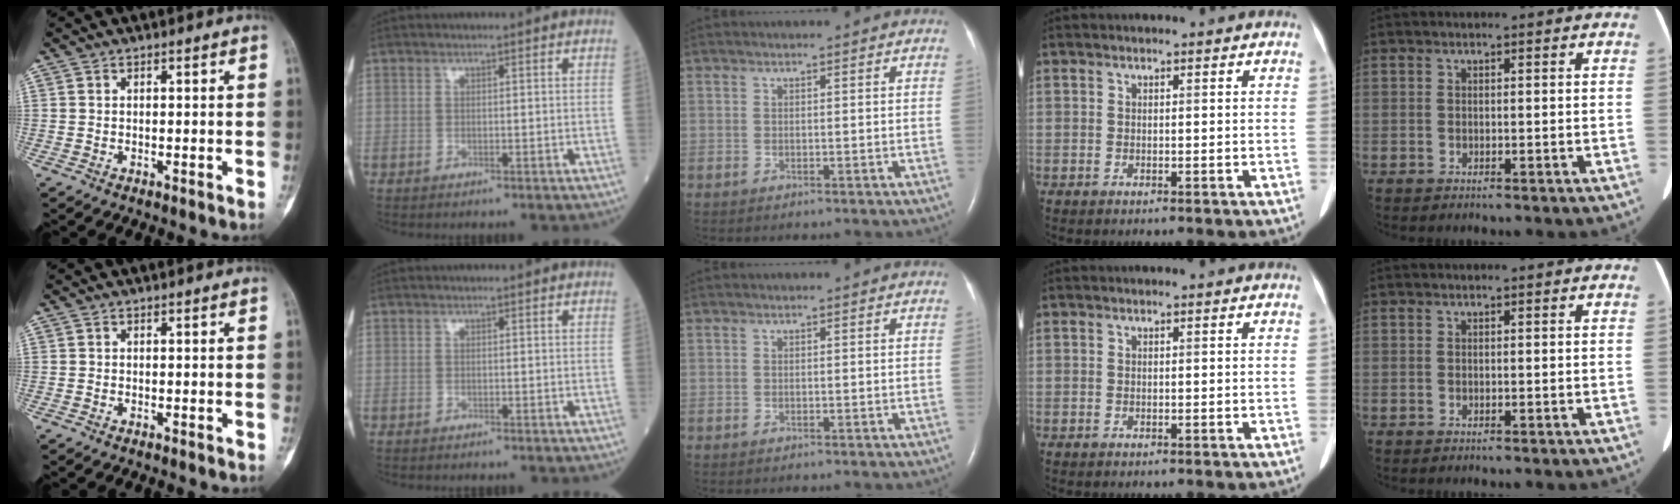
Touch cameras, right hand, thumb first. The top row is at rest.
{}